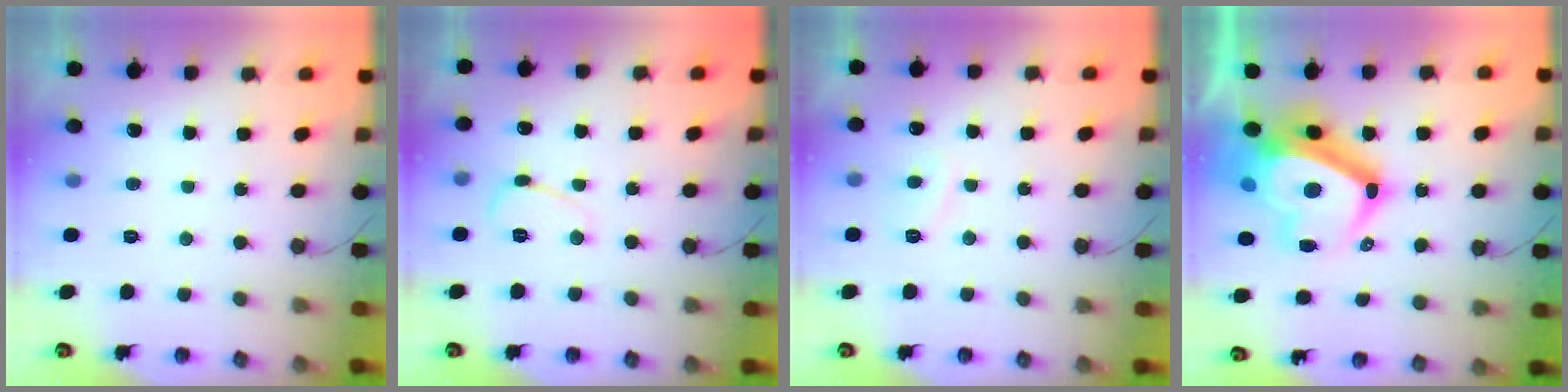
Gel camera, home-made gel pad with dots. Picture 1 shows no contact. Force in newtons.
{"total": 5.6, "press": 5.6, "slide": 0.6}
{"total": 2.9, "press": 2.9, "slide": 0.1}
{"total": 21.1, "press": 21.0, "slide": 2.1}